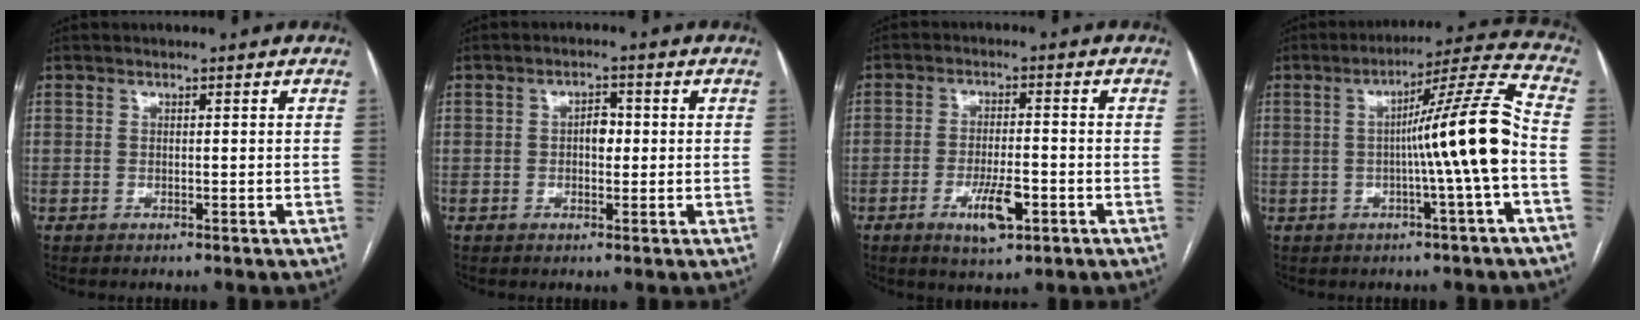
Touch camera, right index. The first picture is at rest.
{"total": 2.7, "force": [0.0, 1.5, 2.2], "torque": [-0.030, 0.008, -0.002]}
{"total": 6.6, "force": [-2.9, 1.8, 5.6], "torque": [-0.103, -0.006, -0.043]}
{"total": 12.3, "force": [-1.8, -1.8, 12.0], "torque": [-0.179, 0.017, -0.030]}